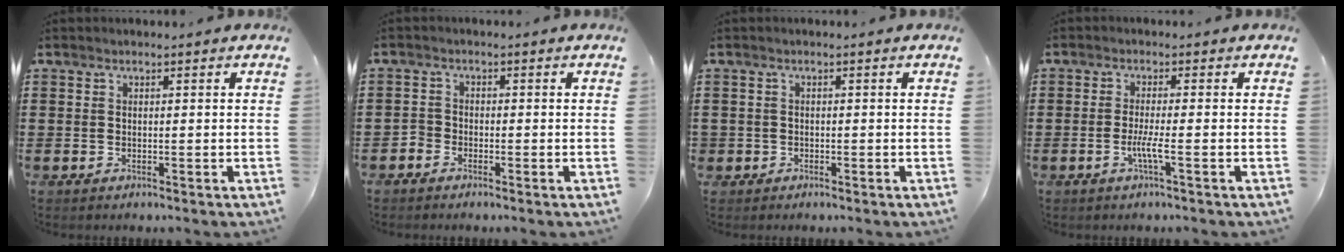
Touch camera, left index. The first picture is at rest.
{"total": 1.4, "force": [-1.2, 0.8, 0.1], "torque": [-0.008, 0.006, -0.027]}
{"total": 1.0, "force": [-0.8, 0.7, 0.0], "torque": [-0.003, 0.003, -0.018]}
{"total": 3.4, "force": [-1.2, 0.0, 3.2], "torque": [-0.062, -0.009, -0.026]}